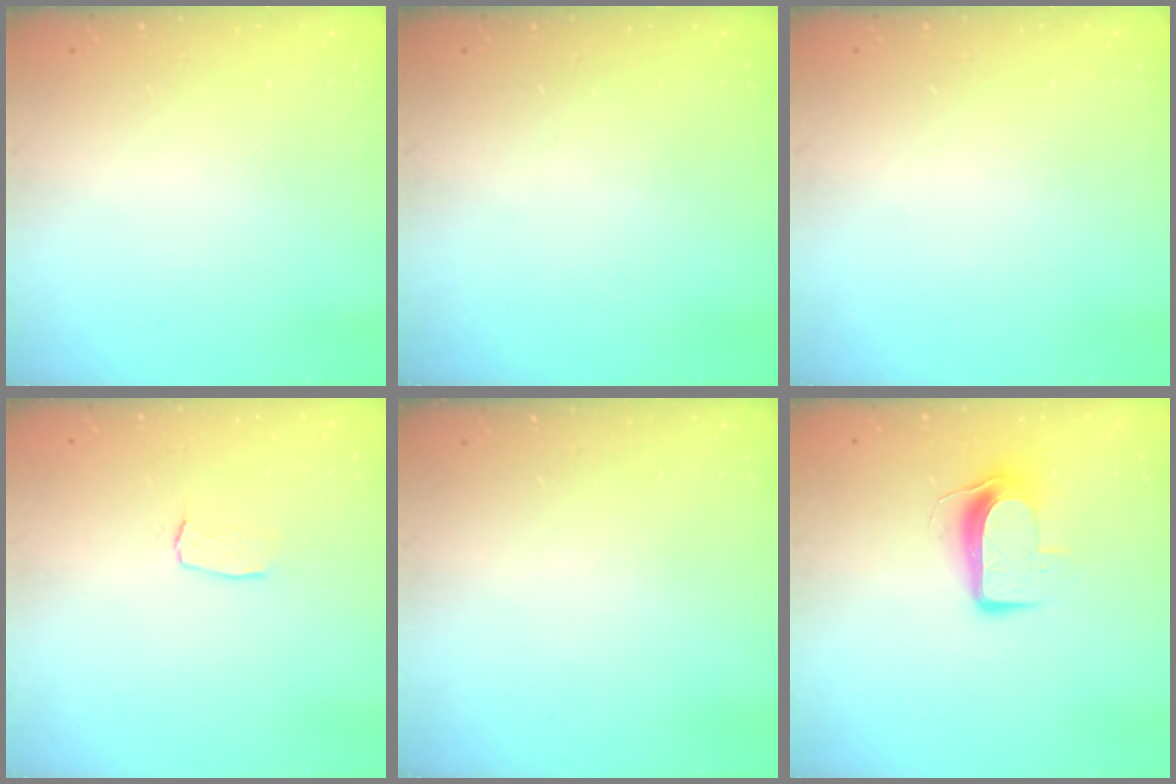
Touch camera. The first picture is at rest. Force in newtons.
{"total": 0.0}
{"total": 0.0}
{"total": 2.9, "press": 2.9, "slide": 0.2}
{"total": 0.0}
{"total": 8.8, "press": 8.8, "slide": 0.5}